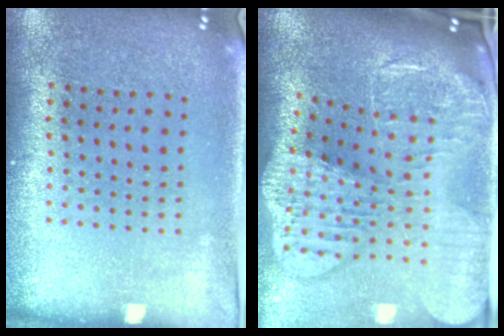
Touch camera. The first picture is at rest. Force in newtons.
{"total": 4.3, "press": 3.3, "slide": 2.8}